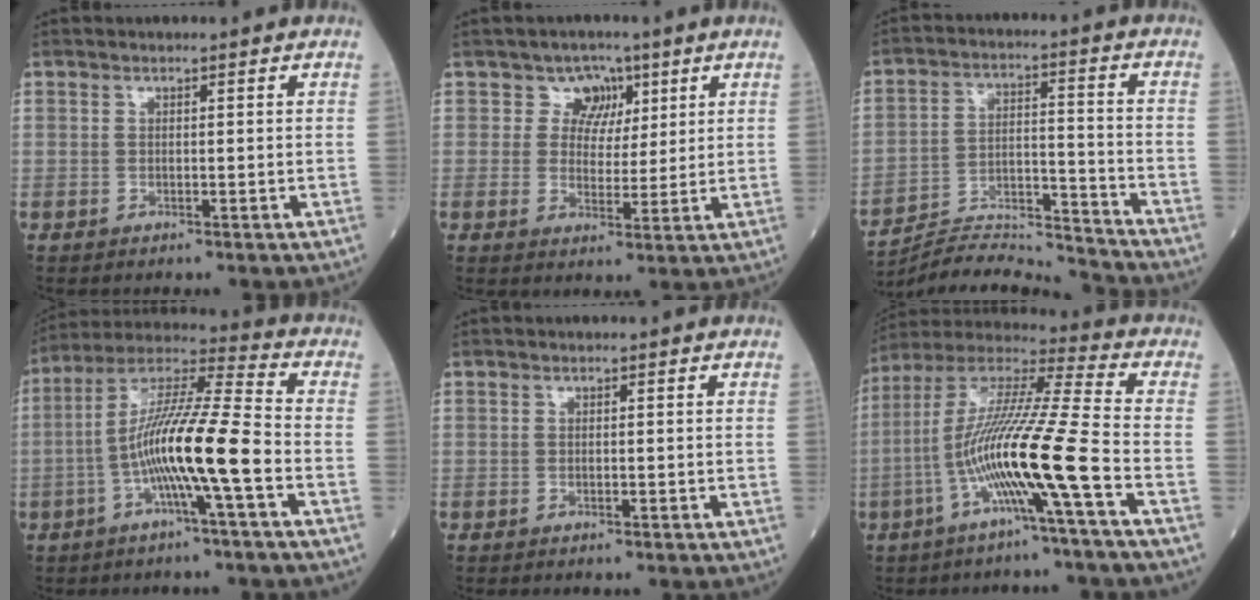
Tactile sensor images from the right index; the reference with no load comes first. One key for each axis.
{"total": 4.6, "fx": 2.3, "fy": 4.0, "fz": 0.6, "tx": 0.004, "ty": 0.006, "tz": 0.034}
{"total": 13.7, "fx": -13.5, "fy": -1.8, "fz": 0.6, "tx": -0.014, "ty": 0.023, "tz": -0.232}
{"total": 13.9, "fx": -3.8, "fy": 0.0, "fz": 13.3, "tx": -0.253, "ty": 0.013, "tz": -0.078}
{"total": 0.5, "fx": -0.2, "fy": 0.1, "fz": 0.5, "tx": -0.012, "ty": -0.001, "tz": -0.001}
{"total": 15.9, "fx": -5.3, "fy": -1.3, "fz": 14.9, "tx": -0.292, "ty": 0.002, "tz": -0.111}